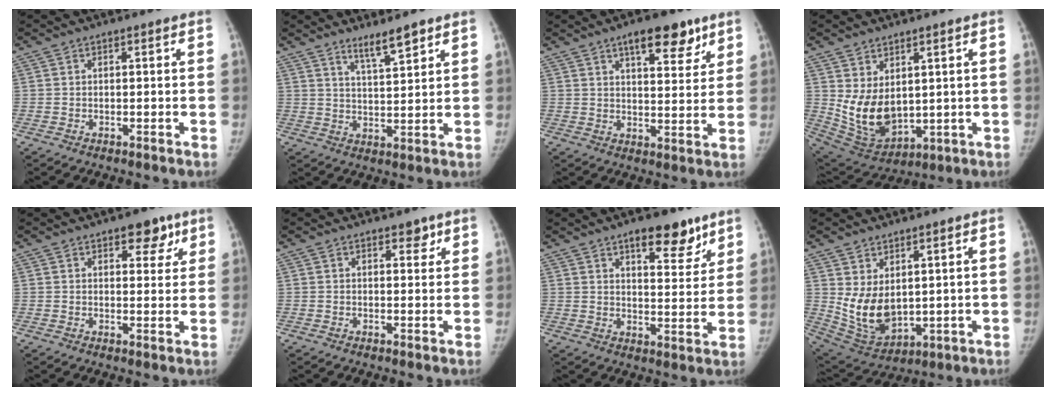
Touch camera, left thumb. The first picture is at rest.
{"total": 5.5, "force": [4.3, 0.7, 3.4], "torque": [-0.050, -0.037, 0.074]}
{"total": 10.4, "force": [6.5, 4.2, 6.9], "torque": [-0.064, -0.032, 0.094]}
{"total": 11.0, "force": [1.9, 7.1, 8.1], "torque": [-0.128, -0.022, 0.065]}
{"total": 5.8, "force": [3.3, 3.2, 3.5], "torque": [-0.008, -0.012, 0.038]}
{"total": 2.0, "force": [1.3, 1.2, 1.0], "torque": [0.007, -0.006, 0.014]}
{"total": 10.5, "force": [6.9, 4.3, 6.6], "torque": [-0.054, -0.039, 0.100]}
{"total": 10.2, "force": [1.9, 6.5, 7.7], "torque": [-0.122, -0.024, 0.063]}